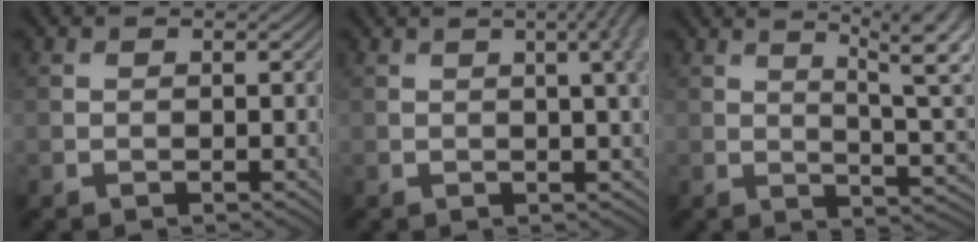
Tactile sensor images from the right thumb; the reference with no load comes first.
{"total": 6.6, "force": [2.0, 2.1, 5.9], "torque": [-0.056, 0.023, 0.010]}
{"total": 12.8, "force": [5.8, 4.1, 10.6], "torque": [-0.142, 0.028, 0.076]}